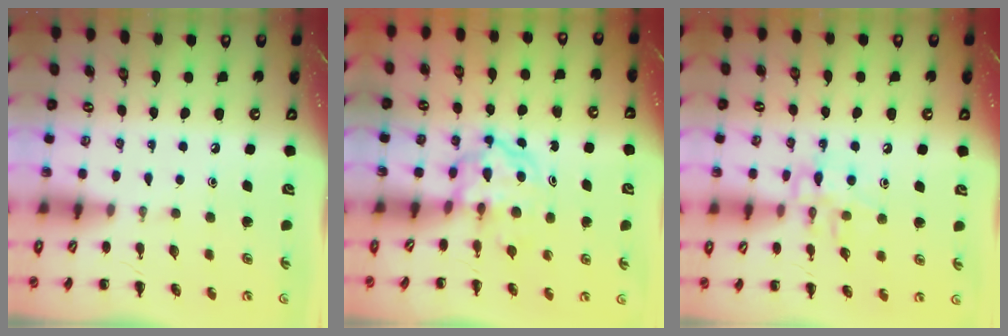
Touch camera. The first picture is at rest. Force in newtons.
{"total": 3.9, "press": 3.9, "slide": 0.4}
{"total": 10.0, "press": 10.0, "slide": 0.4}